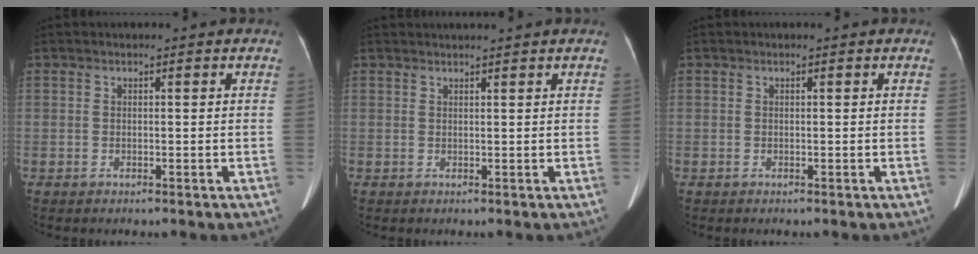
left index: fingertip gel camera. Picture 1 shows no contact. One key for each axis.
{"total": 2.9, "fx": 2.7, "fy": -0.5, "fz": 0.9, "tx": -0.009, "ty": 0.020, "tz": 0.041}
{"total": 0.0}